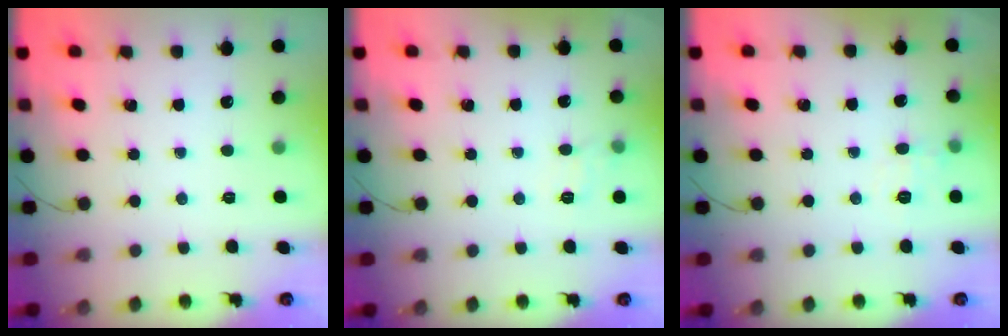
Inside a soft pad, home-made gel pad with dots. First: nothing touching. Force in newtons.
{"total": 6.8, "press": 6.6, "slide": 1.6}
{"total": 5.9, "press": 5.7, "slide": 1.6}